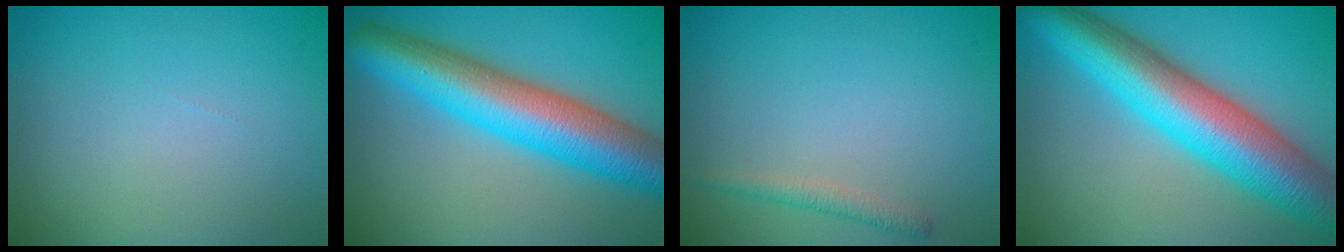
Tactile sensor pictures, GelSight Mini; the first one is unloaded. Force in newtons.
{"total": 10.1, "press": 10.1, "slide": 0.2}
{"total": 1.4, "press": 1.4, "slide": 0.1}
{"total": 11.5, "press": 11.5, "slide": 0.2}